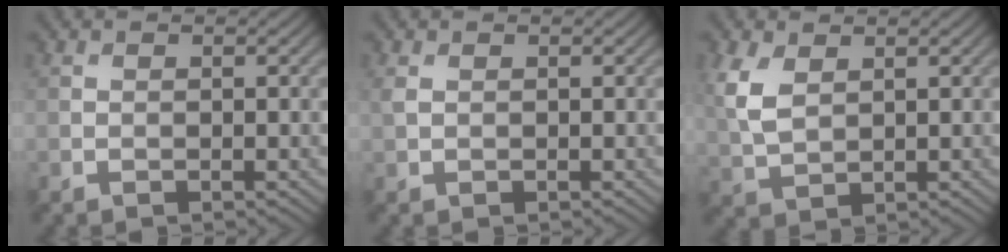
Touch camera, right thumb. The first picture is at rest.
{"total": 1.1, "force": [0.4, 0.7, 0.8], "torque": [-0.027, 0.002, 0.010]}
{"total": 5.3, "force": [2.0, 3.1, 3.8], "torque": [-0.106, 0.004, 0.041]}